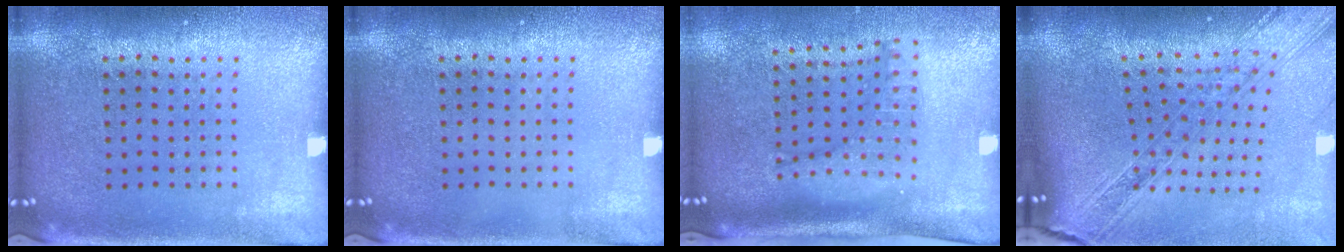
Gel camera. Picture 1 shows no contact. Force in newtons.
{"total": 0.0}
{"total": 1.4, "press": 1.3, "slide": 0.6}
{"total": 2.5, "press": 2.1, "slide": 1.3}